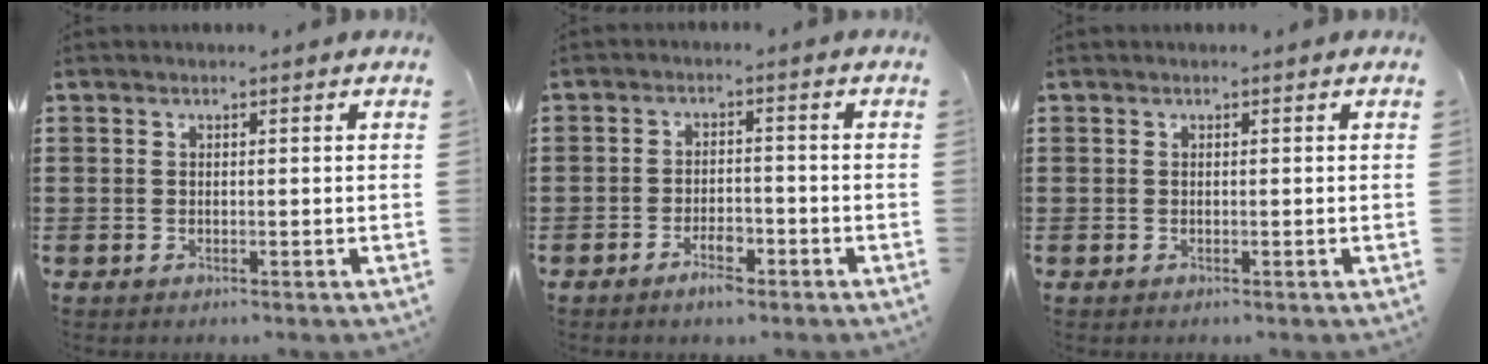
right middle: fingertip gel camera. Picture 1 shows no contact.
{"total": 3.9, "force": [-2.6, 1.3, 2.5], "torque": [-0.044, 0.007, -0.050]}
{"total": 0.0}